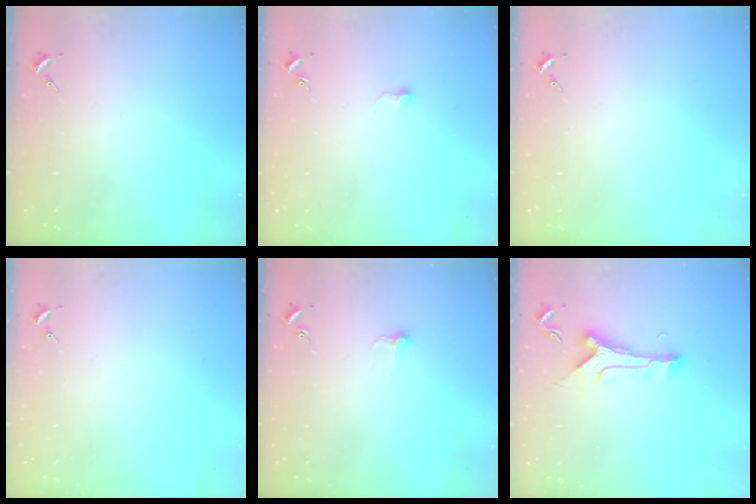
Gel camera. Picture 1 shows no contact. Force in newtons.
{"total": 3.8, "press": 3.8, "slide": 0.3}
{"total": 0.0}
{"total": 0.0}
{"total": 4.6, "press": 4.6, "slide": 0.4}
{"total": 9.9, "press": 9.9, "slide": 0.3}